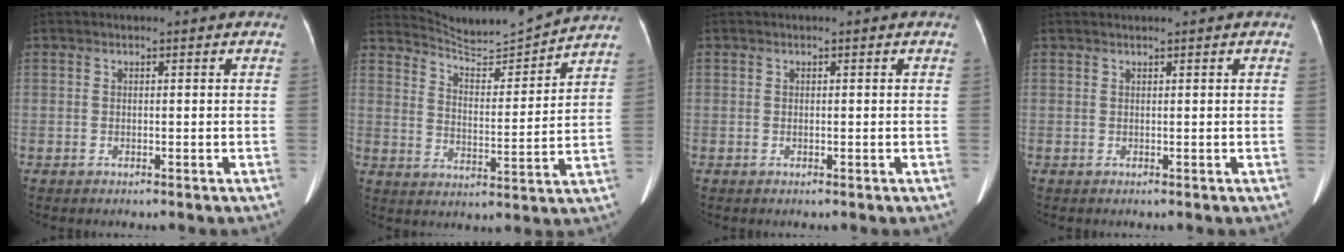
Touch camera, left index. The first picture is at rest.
{"total": 10.8, "force": [10.7, -1.2, 1.1], "torque": [-0.031, -0.017, 0.168]}
{"total": 0.0}
{"total": 0.9, "force": [0.8, -0.2, 0.4], "torque": [-0.009, 0.013, 0.020]}